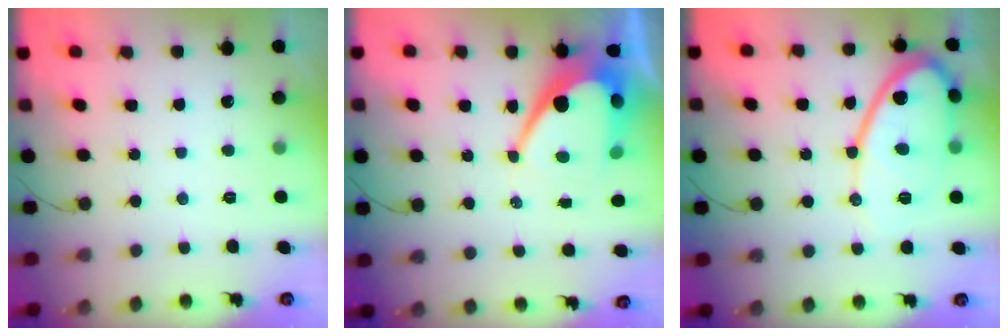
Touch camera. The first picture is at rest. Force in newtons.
{"total": 13.6, "press": 13.6, "slide": 1.0}
{"total": 13.3, "press": 13.3, "slide": 1.3}